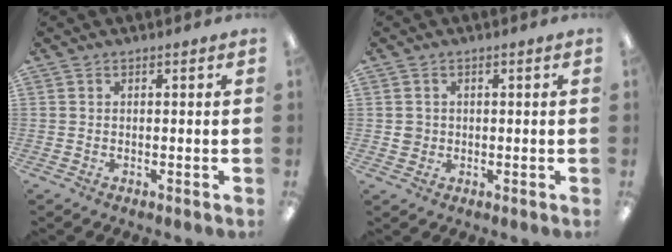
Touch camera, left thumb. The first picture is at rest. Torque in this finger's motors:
{"motor_torque": [0.32, 0.29, 0.39, -0.28, 0.00]}